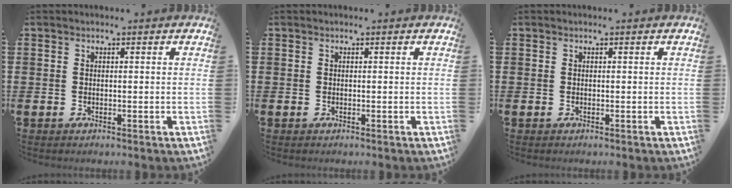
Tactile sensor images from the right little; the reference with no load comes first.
{"total": 0.0}
{"total": 0.0}